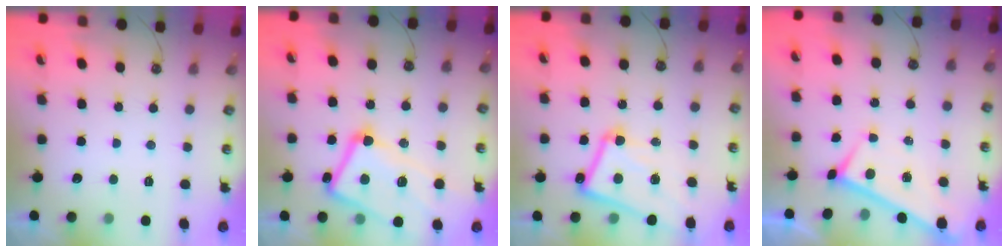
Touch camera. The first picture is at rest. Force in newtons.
{"total": 12.9, "press": 12.7, "slide": 2.1}
{"total": 12.5, "press": 12.4, "slide": 2.0}
{"total": 0.0}